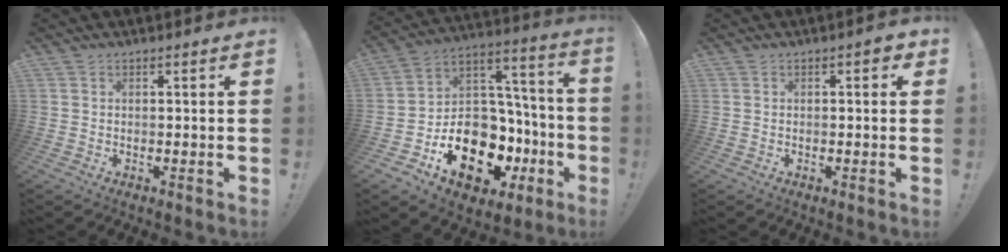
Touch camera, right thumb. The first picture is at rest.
{"total": 21.7, "force": [-10.0, 14.9, 12.2], "torque": [-0.172, 0.055, -0.138]}
{"total": 1.6, "force": [0.3, 0.9, 1.3], "torque": [-0.009, 0.001, 0.001]}